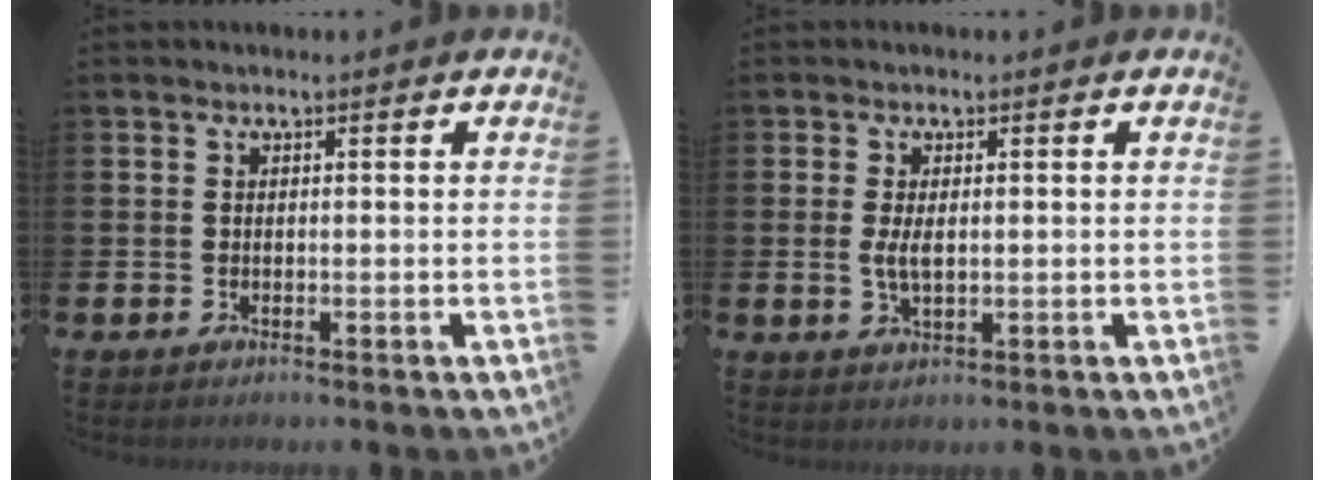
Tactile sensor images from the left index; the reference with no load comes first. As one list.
[{"total": 2.8, "force": [0.2, 1.2, 2.5], "torque": [-0.036, -0.002, 0.000]}]